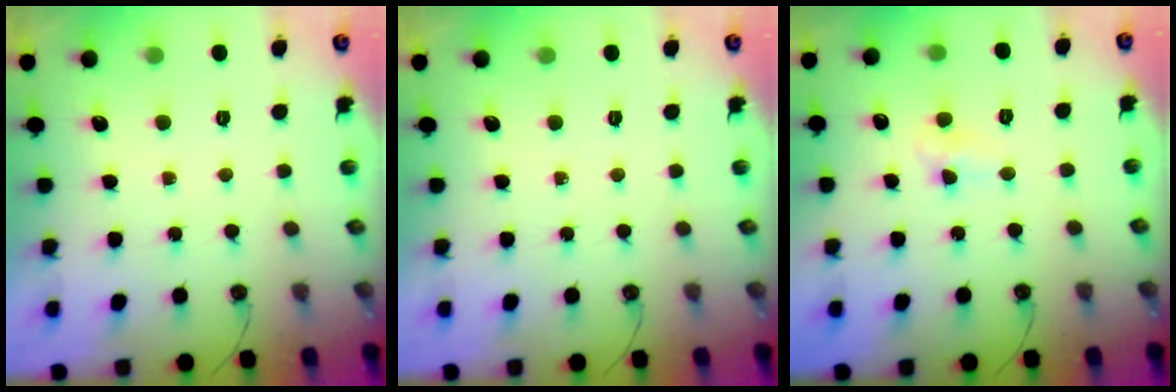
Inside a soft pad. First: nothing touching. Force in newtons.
{"total": 0.0}
{"total": 5.5, "press": 5.5, "slide": 0.7}